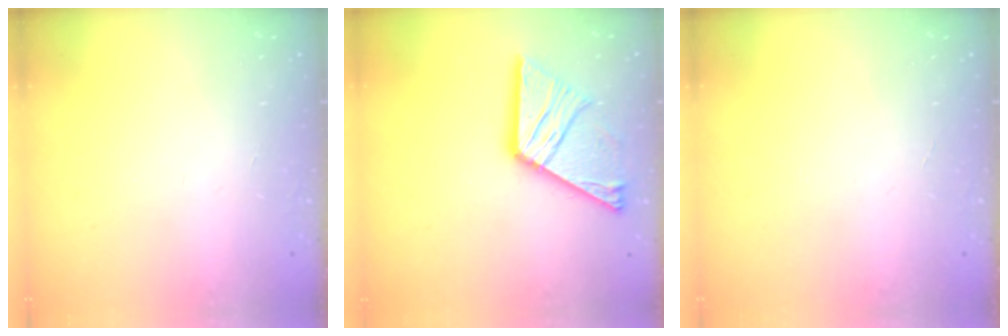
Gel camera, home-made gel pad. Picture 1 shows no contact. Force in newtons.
{"total": 17.3, "press": 17.2, "slide": 1.8}
{"total": 0.0}